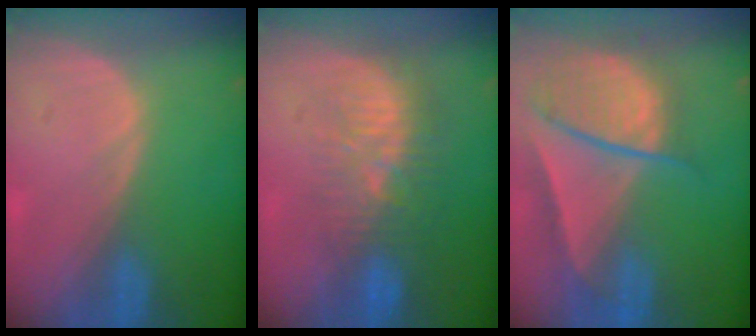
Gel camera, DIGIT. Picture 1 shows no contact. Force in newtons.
{"total": 9.2, "press": 8.6, "slide": 3.2}
{"total": 9.3, "press": 8.0, "slide": 4.7}